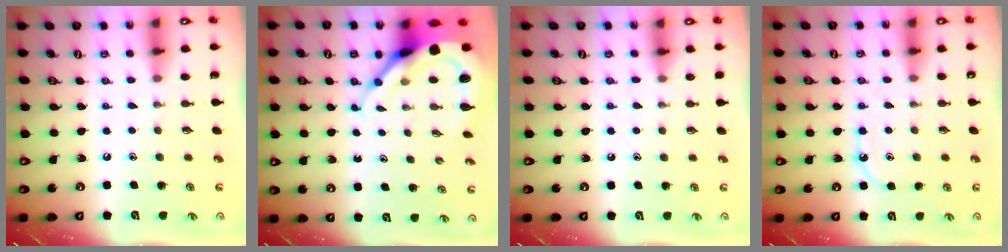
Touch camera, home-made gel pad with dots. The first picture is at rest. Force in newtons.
{"total": 10.3, "press": 10.3, "slide": 1.3}
{"total": 4.7, "press": 4.7, "slide": 0.7}
{"total": 6.4, "press": 6.3, "slide": 0.8}